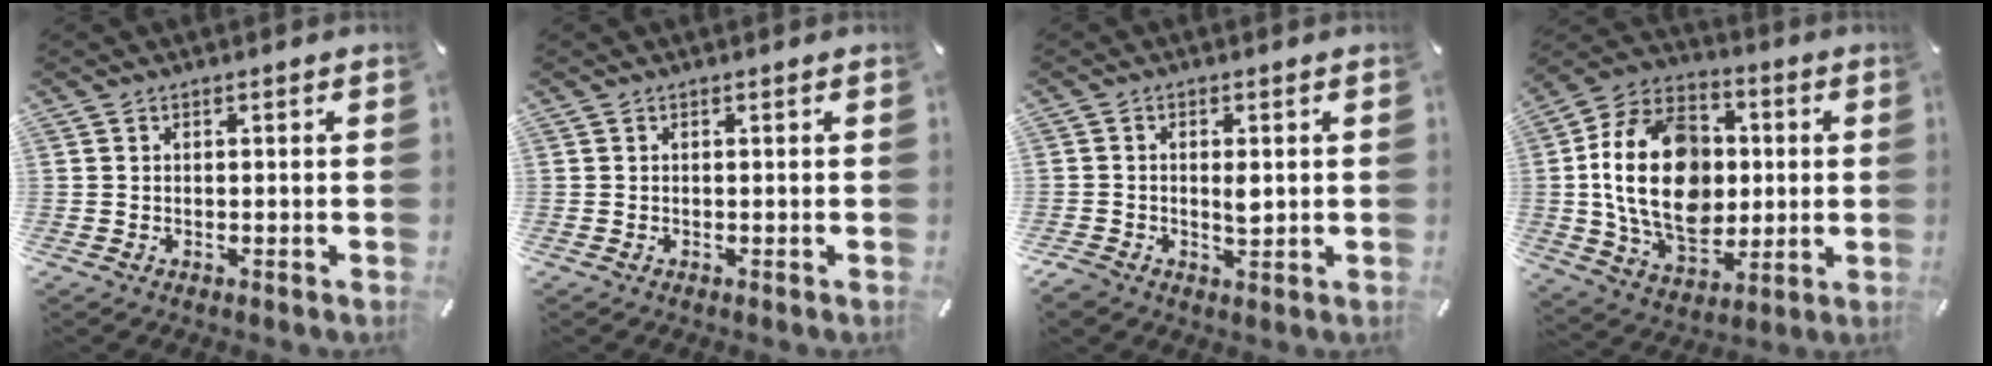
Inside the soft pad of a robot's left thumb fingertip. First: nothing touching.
{"total": 0.0}
{"total": 3.7, "force": [0.1, 2.8, 2.4], "torque": [-0.046, -0.002, -0.002]}
{"total": 22.7, "force": [0.1, 16.7, 15.4], "torque": [-0.316, 0.001, 0.003]}